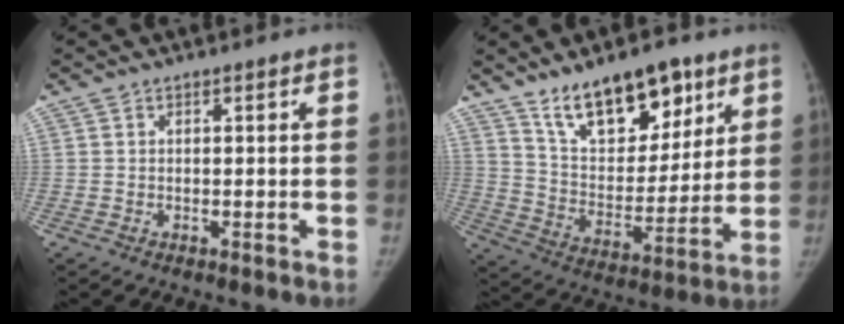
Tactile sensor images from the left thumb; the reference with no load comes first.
{"total": 17.7, "force": [11.5, 8.5, 10.5], "torque": [-0.114, -0.065, 0.203]}